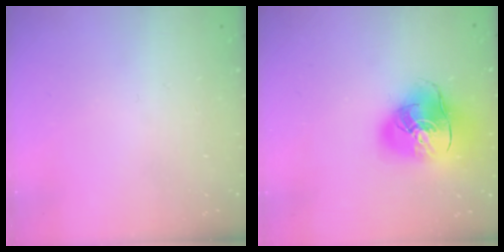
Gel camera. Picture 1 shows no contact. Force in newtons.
{"total": 17.1, "press": 16.8, "slide": 2.9}